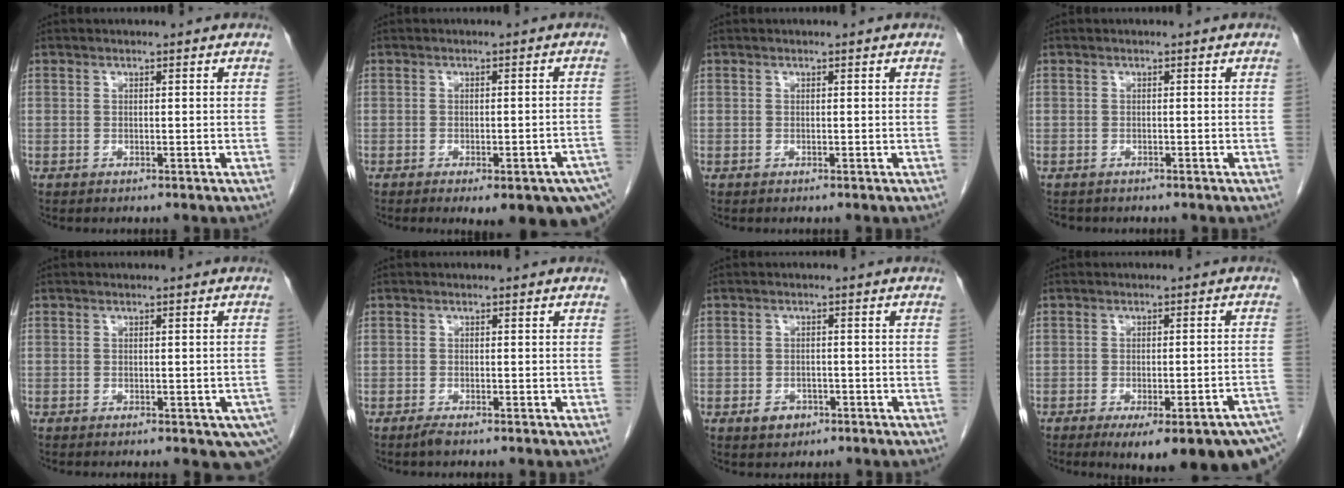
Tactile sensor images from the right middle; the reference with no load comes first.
{"total": 13.1, "force": [-8.8, 3.6, 8.9], "torque": [-0.074, 0.000, -0.101]}
{"total": 0.0}
{"total": 1.7, "force": [-1.4, 0.8, 0.3], "torque": [-0.012, -0.002, -0.019]}
{"total": 6.8, "force": [-4.1, 2.6, 4.8], "torque": [-0.043, -0.007, -0.055]}
{"total": 1.1, "force": [-0.9, 0.1, 0.6], "torque": [-0.020, -0.003, -0.018]}
{"total": 2.6, "force": [-1.5, 1.8, 1.1], "torque": [-0.017, 0.004, -0.016]}
{"total": 18.0, "force": [-13.2, 2.6, 12.0], "torque": [-0.093, -0.005, -0.159]}